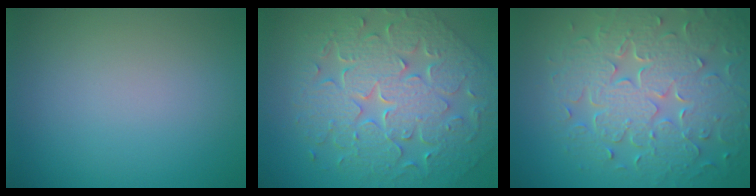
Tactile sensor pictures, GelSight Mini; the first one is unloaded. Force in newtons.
{"total": 9.0, "press": 6.7, "slide": 6.0}
{"total": 8.9, "press": 6.2, "slide": 6.4}